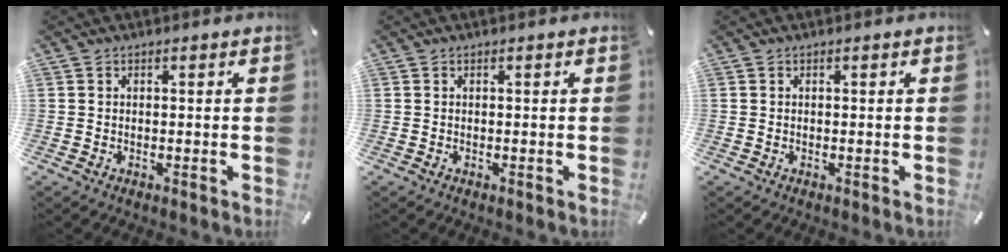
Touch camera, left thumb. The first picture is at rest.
{"total": 0.0}
{"total": 0.0}